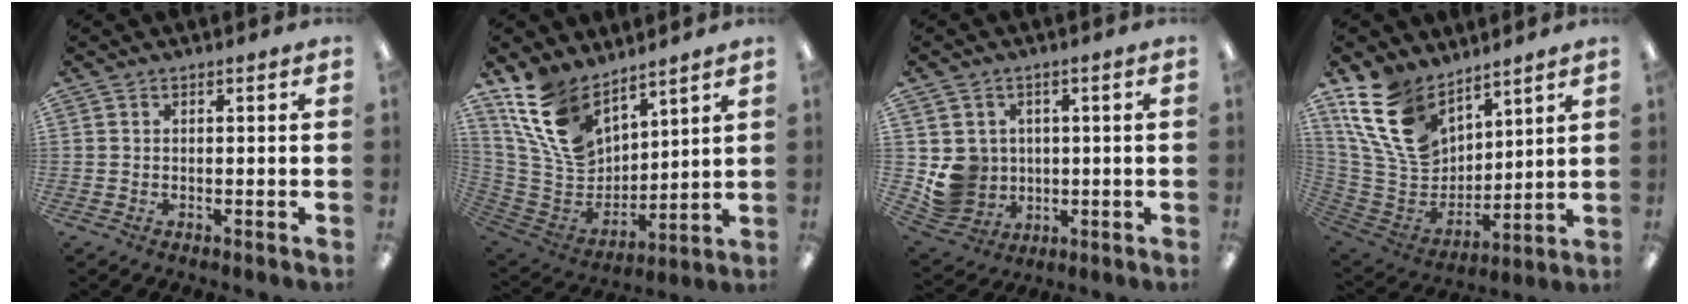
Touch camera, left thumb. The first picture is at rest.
{"total": 17.3, "force": [11.4, 9.8, 8.6], "torque": [-0.196, -0.051, 0.222]}
{"total": 8.2, "force": [0.3, 8.0, 1.4], "torque": [-0.040, -0.003, 0.018]}
{"total": 18.8, "force": [11.4, 11.6, 9.4], "torque": [-0.224, -0.053, 0.220]}